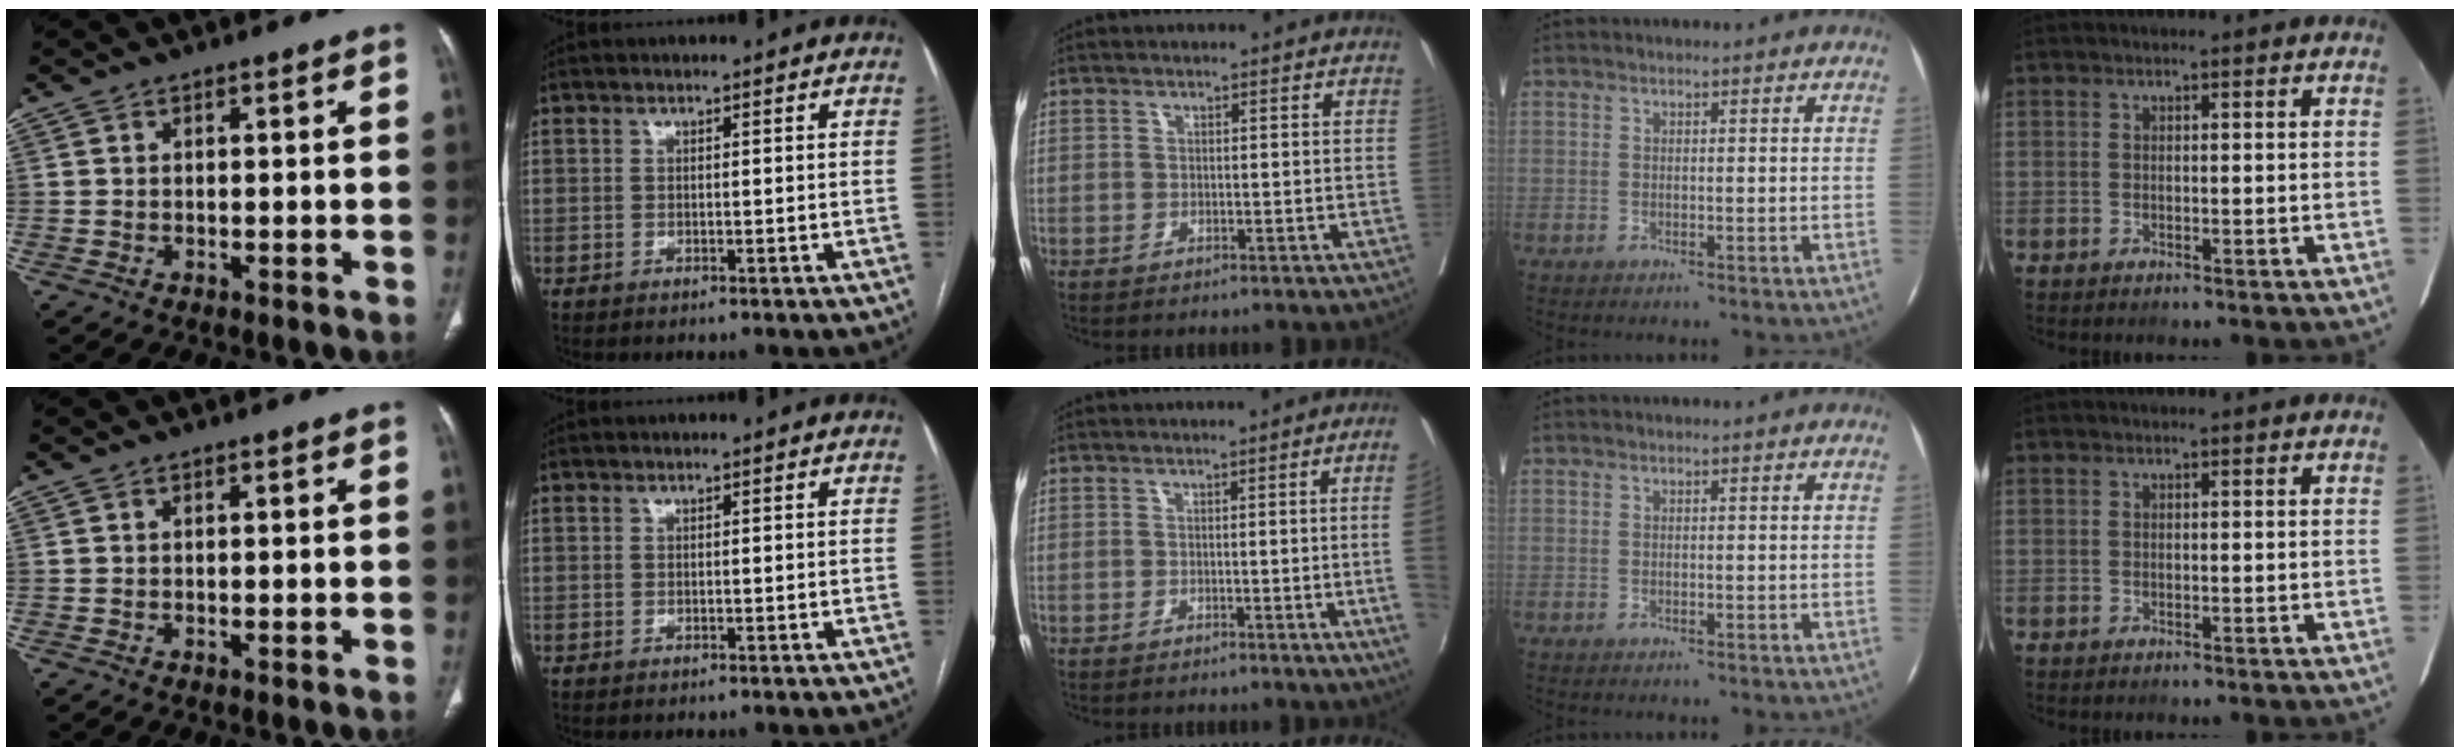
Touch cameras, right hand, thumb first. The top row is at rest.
{"middle": {"total": 6.4, "force": [-0.9, -2.0, 5.9], "torque": [-0.057, -0.012, -0.013]}}